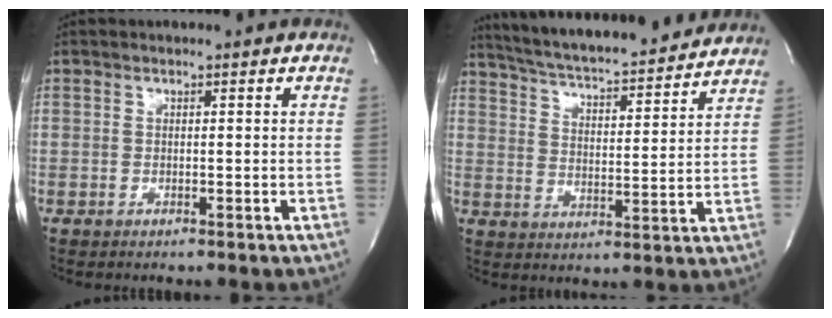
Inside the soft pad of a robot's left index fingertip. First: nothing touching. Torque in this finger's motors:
{"motor_torque": [-0.03, -0.11, 0.18, 0.11]}